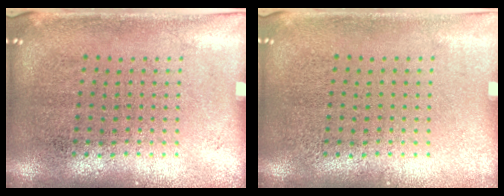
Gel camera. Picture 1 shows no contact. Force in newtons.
{"total": 0.0}